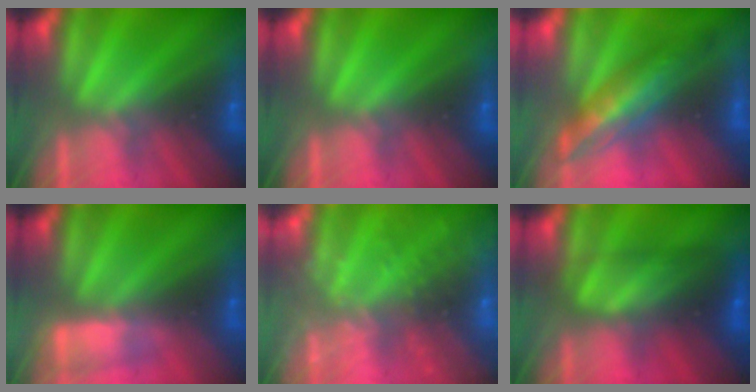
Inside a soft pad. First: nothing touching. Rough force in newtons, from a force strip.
{"total": 0.0}
{"total": 2.9}
{"total": 3.0}
{"total": 9.3}
{"total": 8.5}